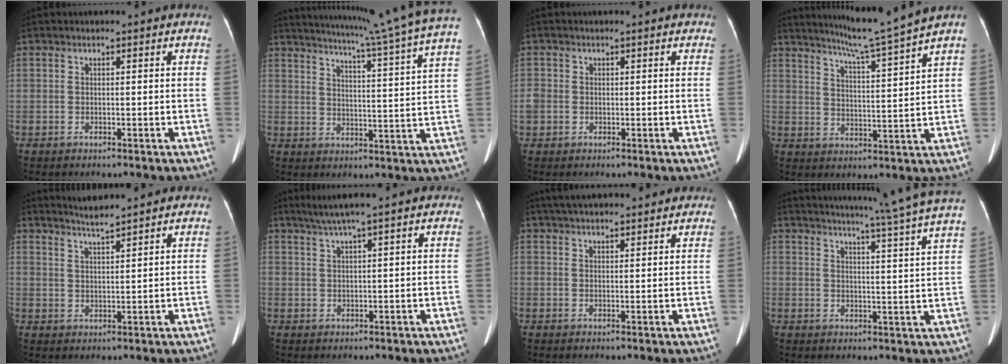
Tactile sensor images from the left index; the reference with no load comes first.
{"total": 21.1, "force": [17.7, -2.4, 11.2], "torque": [-0.182, -0.043, 0.222]}
{"total": 3.7, "force": [0.2, 3.4, 1.3], "torque": [-0.047, 0.019, 0.012]}
{"total": 10.2, "force": [8.9, -2.6, 4.2], "torque": [-0.076, -0.023, 0.139]}
{"total": 3.3, "force": [3.1, -0.8, 0.7], "torque": [-0.019, -0.004, 0.061]}
{"total": 3.4, "force": [2.5, -1.0, 2.2], "torque": [-0.052, 0.007, 0.052]}
{"total": 10.7, "force": [9.4, 2.2, 4.8], "torque": [-0.070, 0.042, 0.134]}
{"total": 18.2, "force": [15.6, -2.3, 9.0], "torque": [-0.145, -0.044, 0.187]}